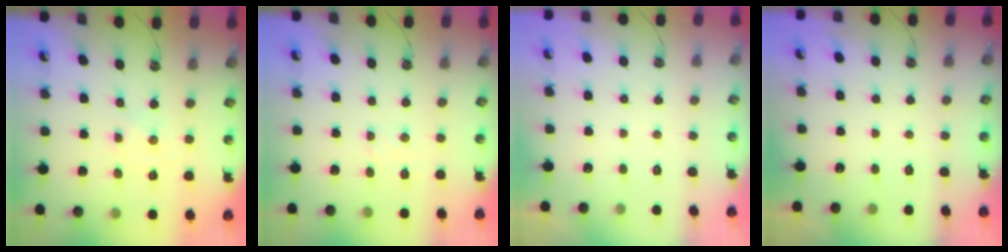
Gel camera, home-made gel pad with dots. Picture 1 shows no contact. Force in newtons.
{"total": 2.8, "press": 2.8, "slide": 0.4}
{"total": 0.0}
{"total": 0.0}